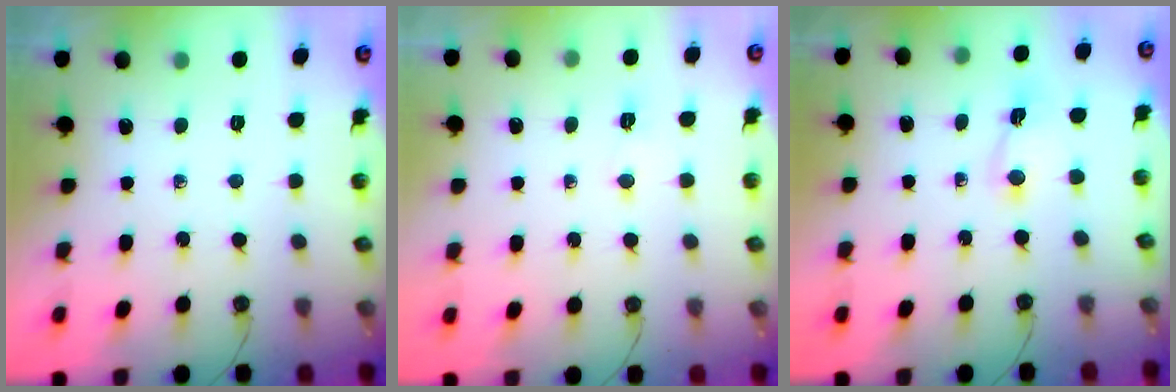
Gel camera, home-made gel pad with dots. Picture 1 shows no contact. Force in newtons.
{"total": 14.2, "press": 5.3, "slide": 13.2}
{"total": 1.5, "press": 1.4, "slide": 0.4}